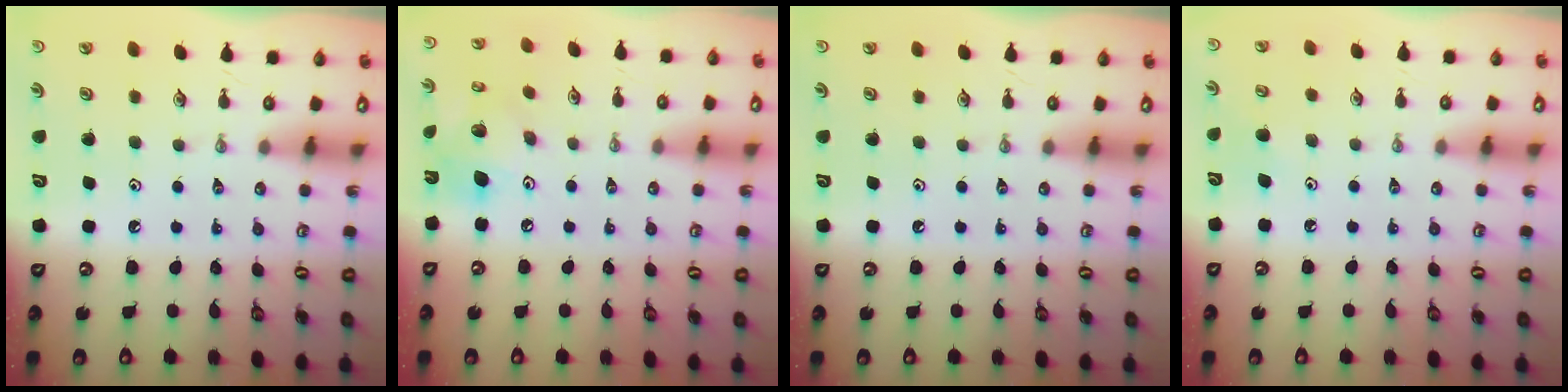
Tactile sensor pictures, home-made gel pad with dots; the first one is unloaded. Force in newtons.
{"total": 12.6, "press": 12.5, "slide": 2.2}
{"total": 0.0}
{"total": 4.5, "press": 4.5, "slide": 0.4}